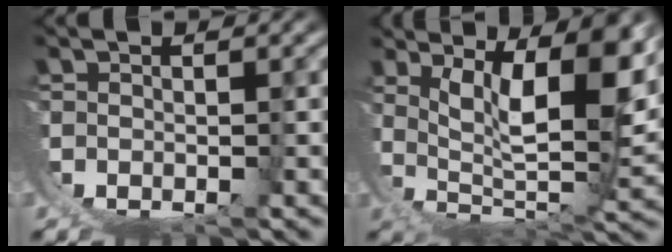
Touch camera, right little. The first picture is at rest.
{"total": 9.8, "force": [3.4, 2.6, 8.9], "torque": [-0.127, -0.030, 0.071]}